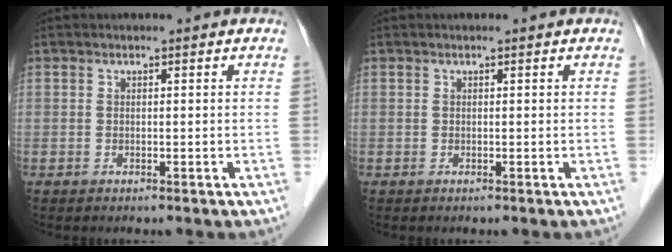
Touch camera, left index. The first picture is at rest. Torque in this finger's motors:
{"motor_torque": [-0.01, 0.00, 0.00, 0.00]}